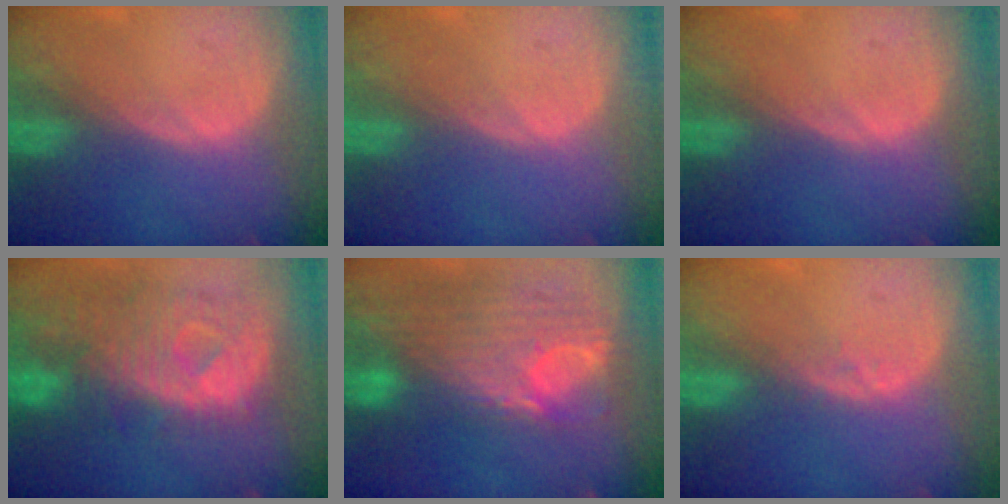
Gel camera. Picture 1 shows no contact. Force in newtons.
{"total": 0.0}
{"total": 0.0}
{"total": 11.7, "press": 10.1, "slide": 5.9}
{"total": 12.2, "press": 10.3, "slide": 6.5}
{"total": 1.3, "press": 1.3, "slide": 0.2}